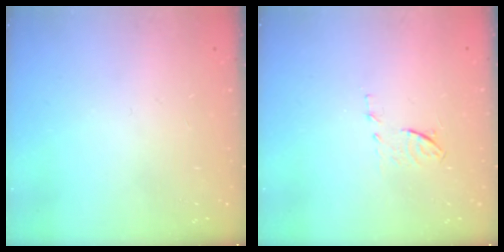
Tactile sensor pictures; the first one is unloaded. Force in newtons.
{"total": 6.2, "press": 6.1, "slide": 1.0}